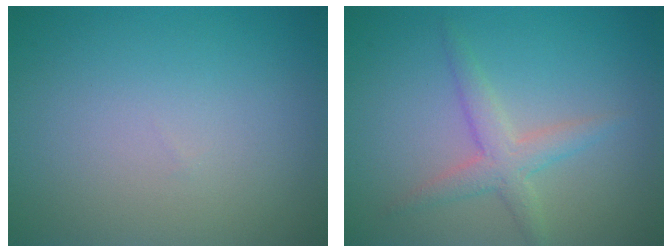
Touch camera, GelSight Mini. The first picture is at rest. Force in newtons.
{"total": 2.6, "press": 2.6, "slide": 0.1}